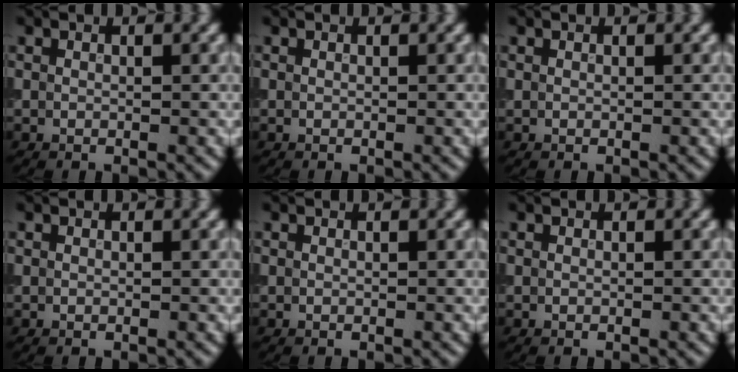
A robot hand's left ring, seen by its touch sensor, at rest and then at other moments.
{"total": 0.0}
{"total": 0.0}
{"total": 0.0}
{"total": 0.0}
{"total": 0.0}